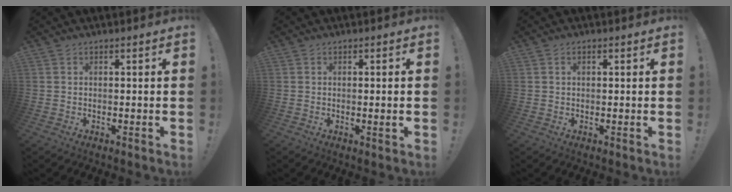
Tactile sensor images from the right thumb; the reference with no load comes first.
{"total": 1.6, "force": [-0.1, -0.3, 1.6], "torque": [-0.022, -0.004, -0.004]}
{"total": 0.8, "force": [0.2, 0.4, 0.6], "torque": [-0.006, 0.001, 0.002]}